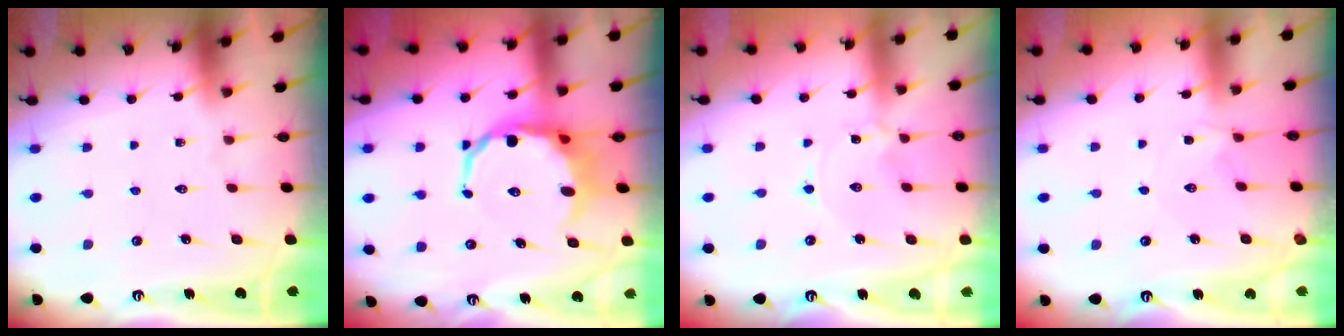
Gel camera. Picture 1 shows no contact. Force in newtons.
{"total": 10.1, "press": 9.7, "slide": 2.7}
{"total": 0.0}
{"total": 1.8, "press": 1.7, "slide": 0.4}